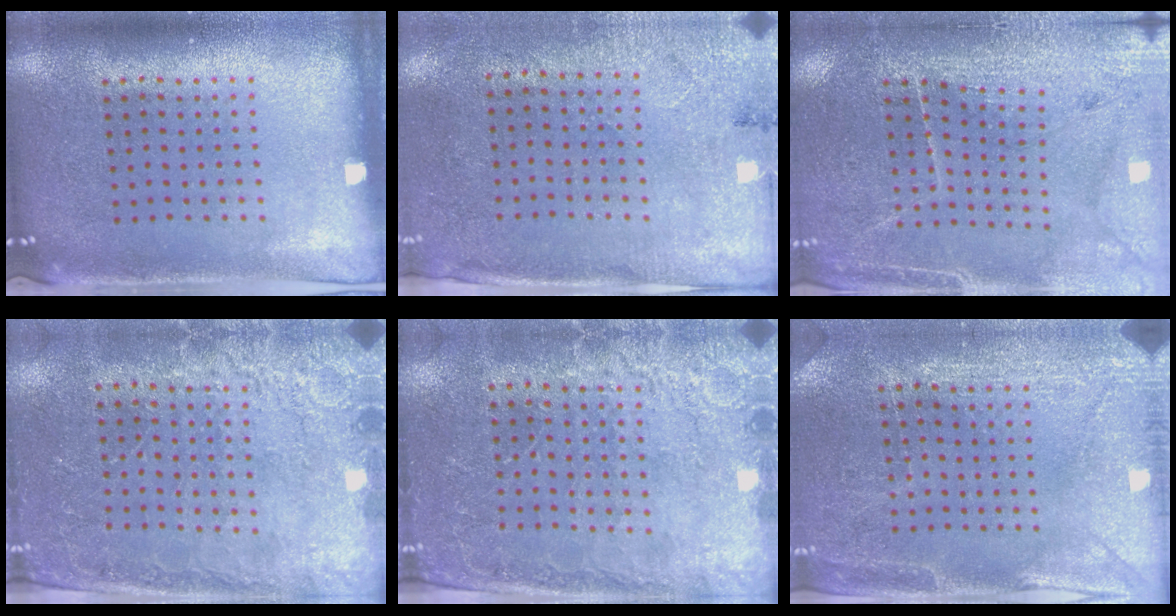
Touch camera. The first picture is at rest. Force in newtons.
{"total": 2.7, "press": 2.2, "slide": 1.5}
{"total": 3.0, "press": 2.9, "slide": 0.4}
{"total": 2.5, "press": 2.5, "slide": 0.5}
{"total": 2.6, "press": 2.6, "slide": 0.3}
{"total": 2.9, "press": 2.8, "slide": 0.7}